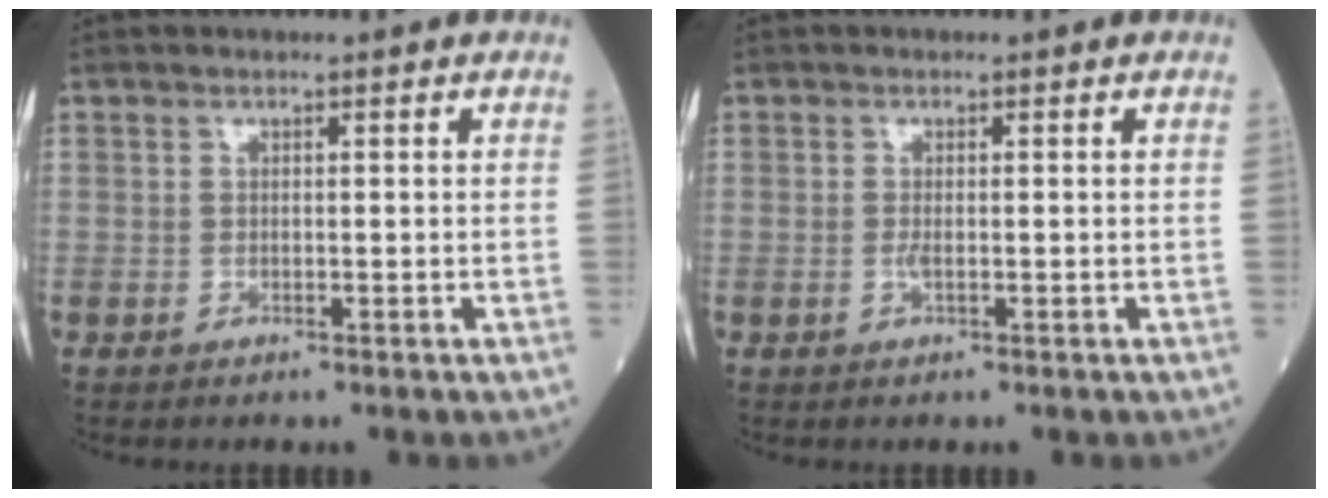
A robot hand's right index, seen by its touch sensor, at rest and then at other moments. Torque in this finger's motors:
{"motor_torque": [0.19, -0.07, 0.21, 0.05]}